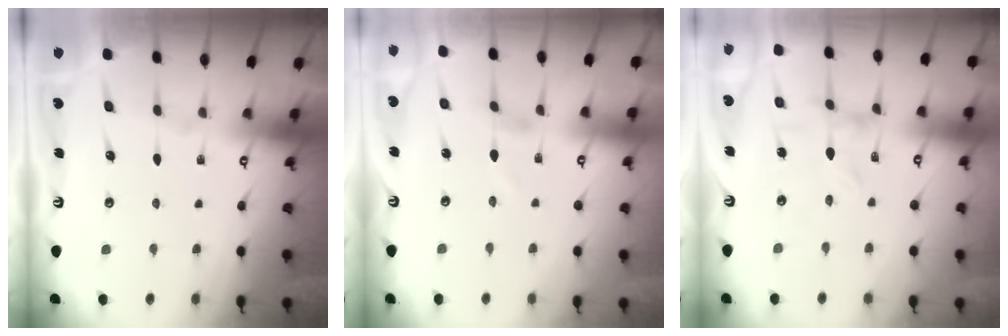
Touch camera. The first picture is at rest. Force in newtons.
{"total": 1.0, "press": 1.0, "slide": 0.1}
{"total": 0.0}